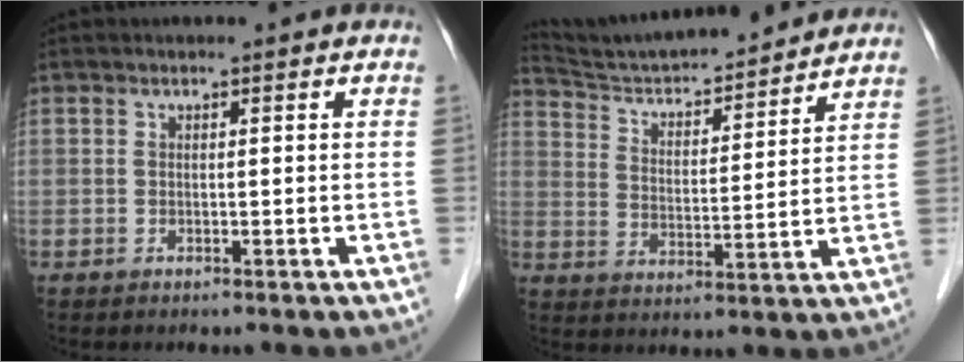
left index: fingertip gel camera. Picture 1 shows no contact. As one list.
[{"total": 16.9, "force": [15.8, 1.6, 5.6], "torque": [-0.094, 0.009, 0.247]}]